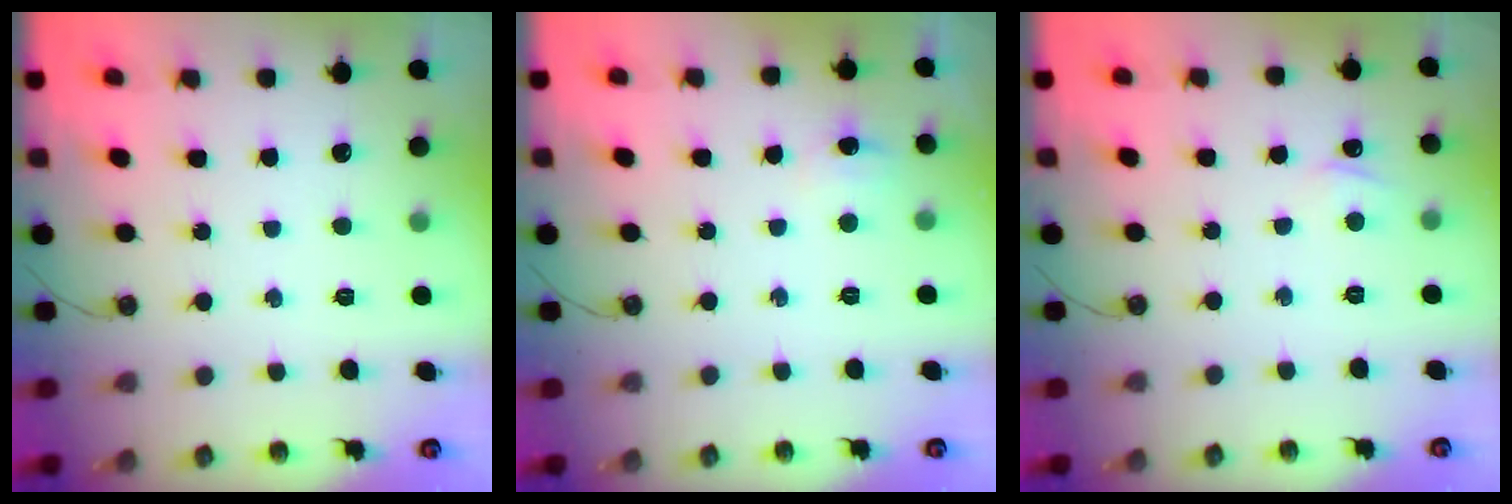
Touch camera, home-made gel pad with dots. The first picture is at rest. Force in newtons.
{"total": 3.7, "press": 3.7, "slide": 0.4}
{"total": 2.4, "press": 2.4, "slide": 0.3}